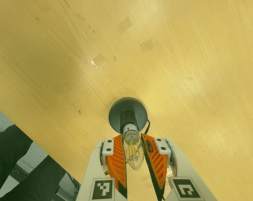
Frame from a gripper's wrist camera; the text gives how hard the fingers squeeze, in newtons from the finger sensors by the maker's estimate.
{"total": 13.3, "left": 13.0, "right": 13.7}